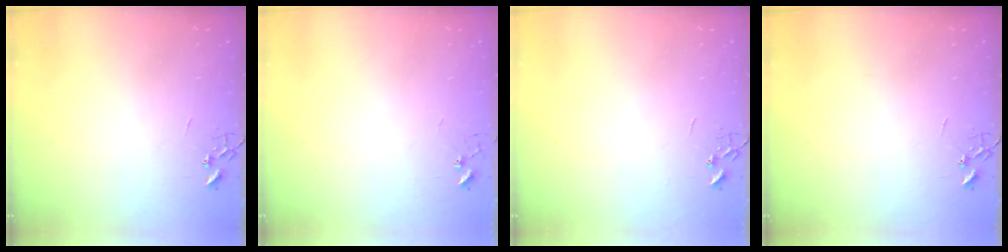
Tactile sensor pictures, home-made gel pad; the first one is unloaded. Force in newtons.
{"total": 5.2, "press": 5.2, "slide": 0.4}
{"total": 0.0}
{"total": 0.0}